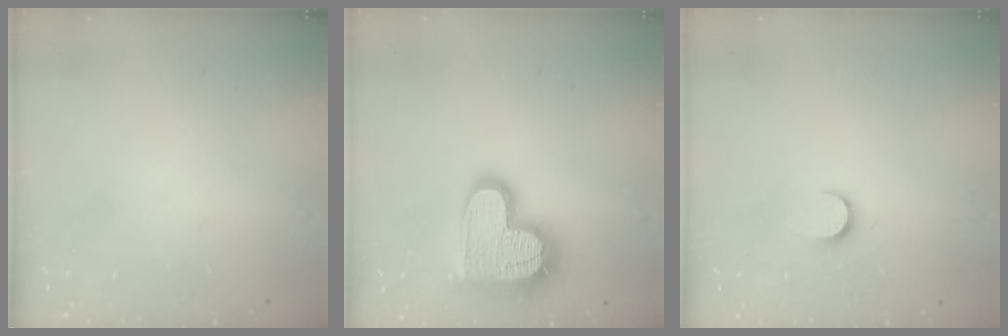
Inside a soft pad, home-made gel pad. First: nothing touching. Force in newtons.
{"total": 18.1, "press": 18.0, "slide": 1.1}
{"total": 5.7, "press": 5.7, "slide": 0.6}